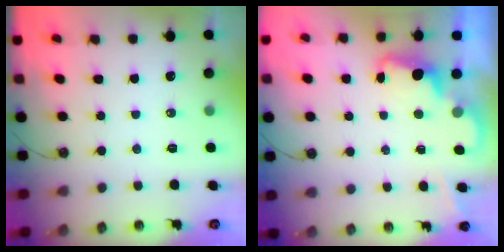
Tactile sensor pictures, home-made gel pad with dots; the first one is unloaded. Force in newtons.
{"total": 2.4, "press": 2.4, "slide": 0.5}